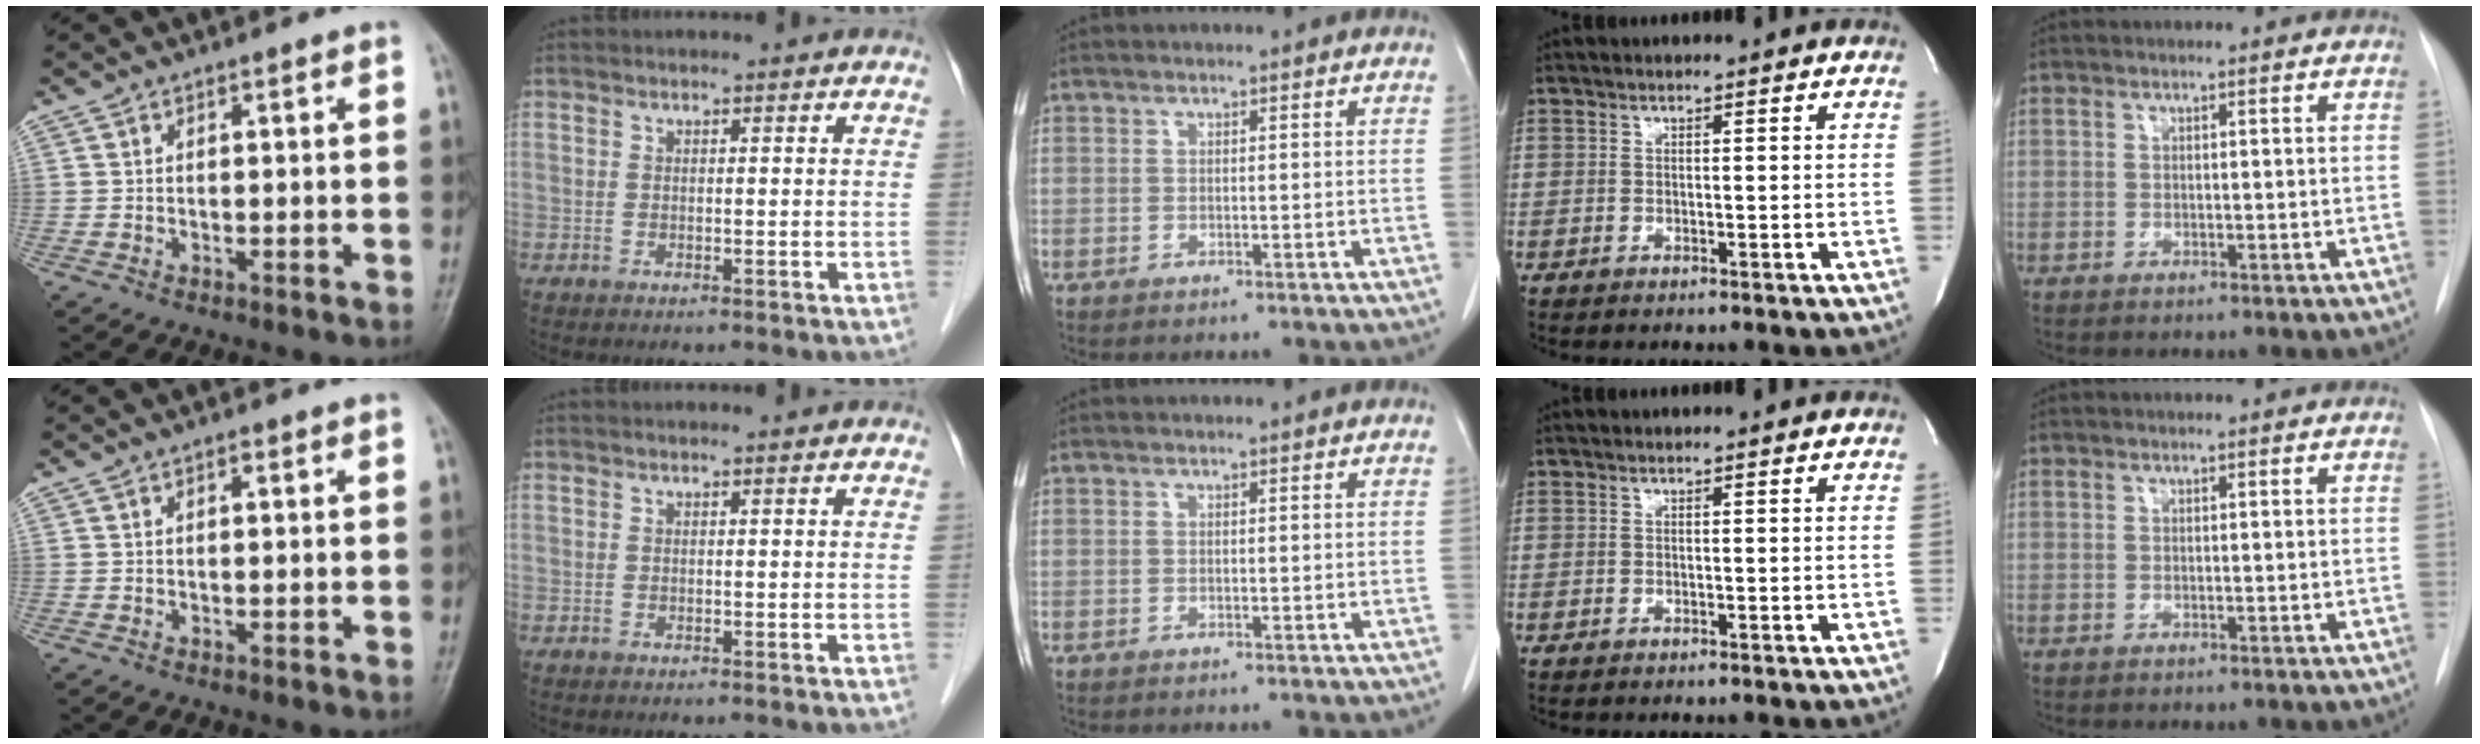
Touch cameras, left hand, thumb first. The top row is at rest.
{"thumb": {"total": 1.0, "force": [0.3, 0.5, 0.8], "torque": [-0.011, 0.002, 0.002]}, "index": {"total": 0.6, "force": [0.5, 0.0, 0.3], "torque": [-0.007, 0.005, 0.009]}}